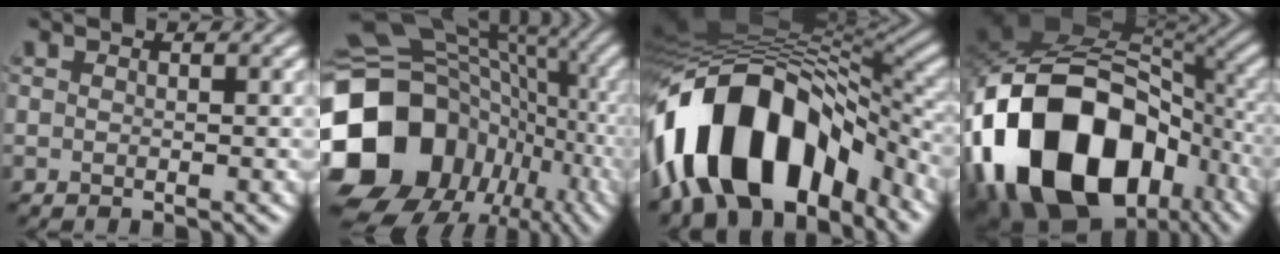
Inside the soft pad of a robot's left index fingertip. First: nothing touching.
{"total": 18.8, "force": [-4.9, 16.0, 8.7], "torque": [-0.220, 0.002, -0.079]}
{"total": 14.3, "force": [-7.1, 8.0, 9.6], "torque": [-0.165, 0.022, -0.121]}
{"total": 19.1, "force": [-7.8, 13.0, 11.6], "torque": [-0.244, -0.004, -0.126]}